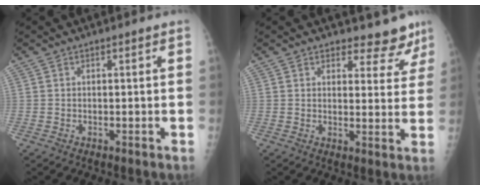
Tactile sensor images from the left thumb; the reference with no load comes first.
{"total": 7.0, "force": [6.1, 3.2, 1.0], "torque": [0.035, -0.039, 0.063]}